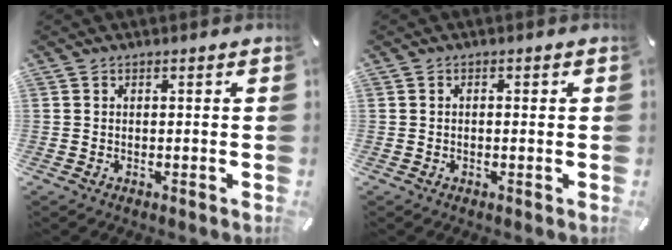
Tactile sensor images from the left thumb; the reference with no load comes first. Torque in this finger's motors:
{"motor_torque": [-0.07, -0.28, 0.03, 0.09, -0.01]}